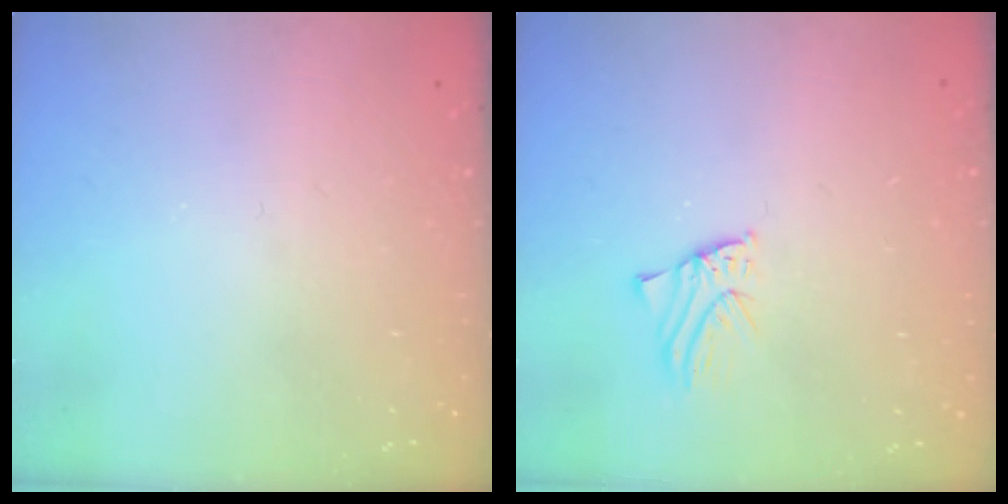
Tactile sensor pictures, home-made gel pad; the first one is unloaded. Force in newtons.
{"total": 0.9, "press": 0.9, "slide": 0.1}